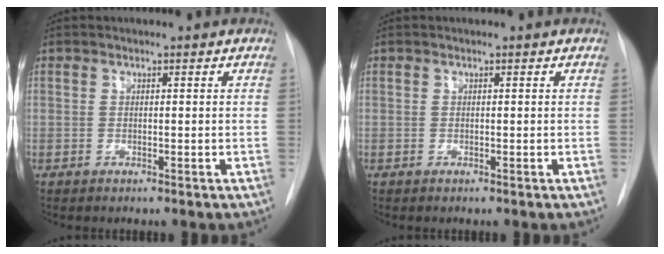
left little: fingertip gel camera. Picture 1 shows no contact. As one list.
[{"total": 0.0}]